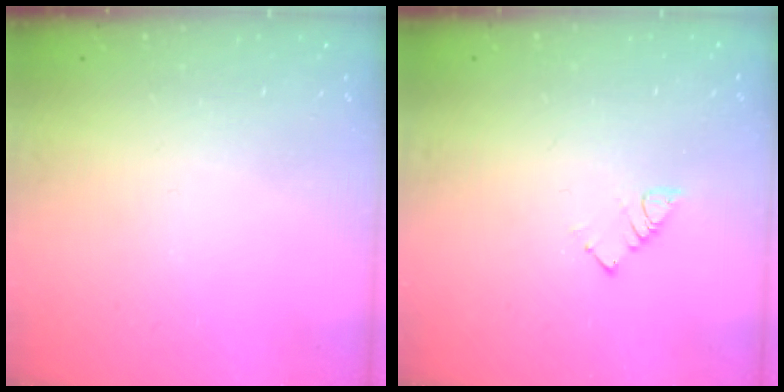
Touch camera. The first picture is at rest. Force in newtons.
{"total": 2.9, "press": 2.9, "slide": 0.5}